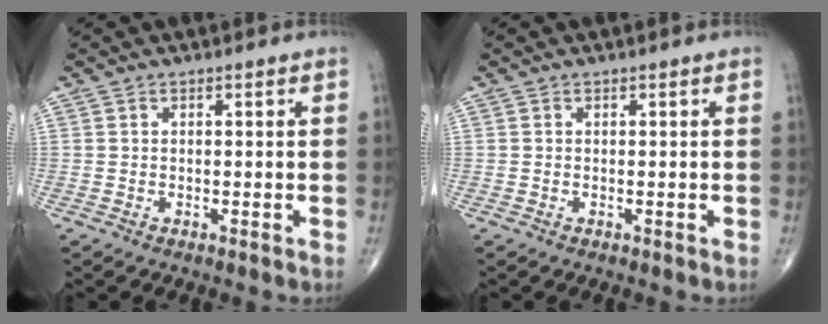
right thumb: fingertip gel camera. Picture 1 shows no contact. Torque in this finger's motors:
{"motor_torque": [-0.29, -0.01, -0.16, -0.05, -0.03]}